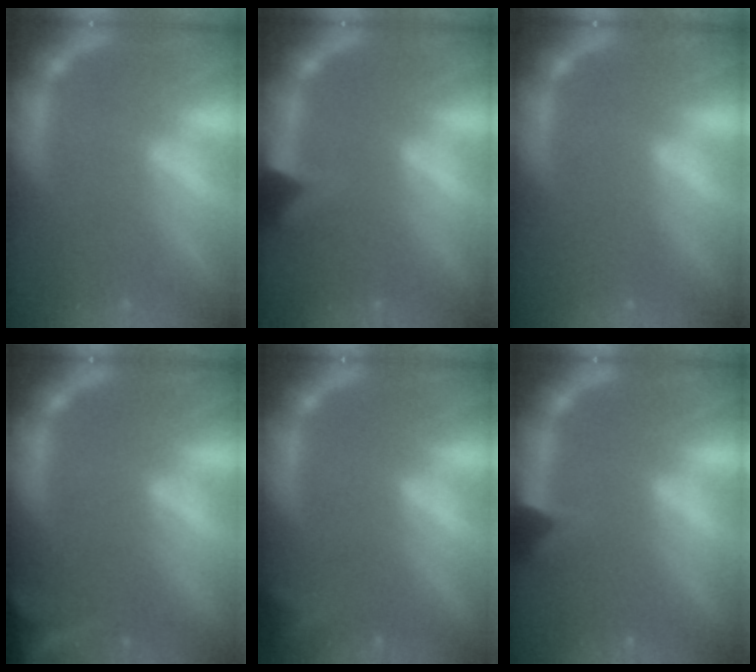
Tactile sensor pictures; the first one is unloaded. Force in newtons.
{"total": 2.9}
{"total": 0.0}
{"total": 10.0}
{"total": 2.9}
{"total": 2.4}